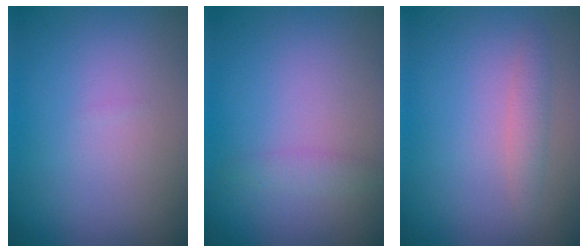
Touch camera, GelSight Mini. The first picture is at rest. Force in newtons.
{"total": 1.3, "press": 1.3, "slide": 0.0}
{"total": 1.4, "press": 1.4, "slide": 0.1}